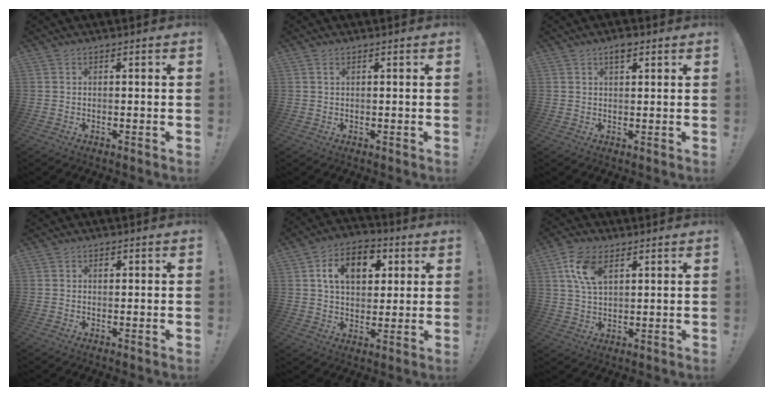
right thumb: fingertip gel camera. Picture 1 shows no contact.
{"total": 1.0, "force": [0.5, 0.4, 0.7], "torque": [-0.007, -0.002, 0.007]}
{"total": 2.7, "force": [1.6, 1.1, 1.8], "torque": [-0.030, -0.002, 0.027]}
{"total": 0.6, "force": [0.4, 0.4, 0.3], "torque": [0.009, -0.004, 0.004]}
{"total": 13.2, "force": [4.6, 9.0, 8.5], "torque": [-0.123, -0.005, 0.085]}
{"total": 10.0, "force": [4.4, 5.6, 6.9], "torque": [-0.135, -0.007, 0.083]}